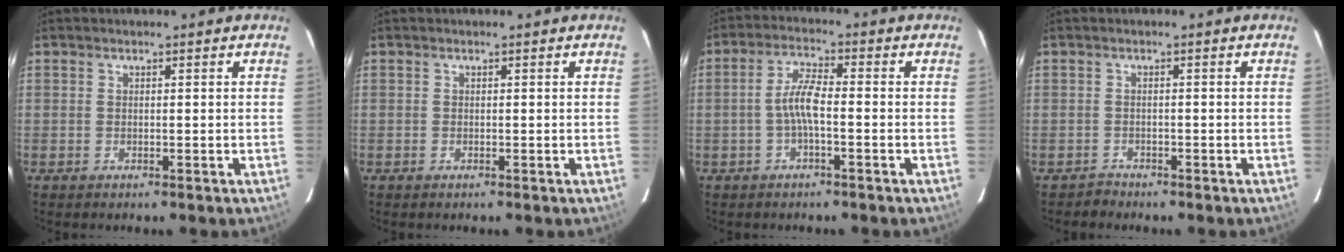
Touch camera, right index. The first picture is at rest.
{"total": 0.0}
{"total": 4.7, "force": [-1.3, 0.9, 4.4], "torque": [-0.093, 0.011, -0.027]}
{"total": 1.5, "force": [-0.9, 0.0, -1.1], "torque": [0.018, 0.005, -0.015]}